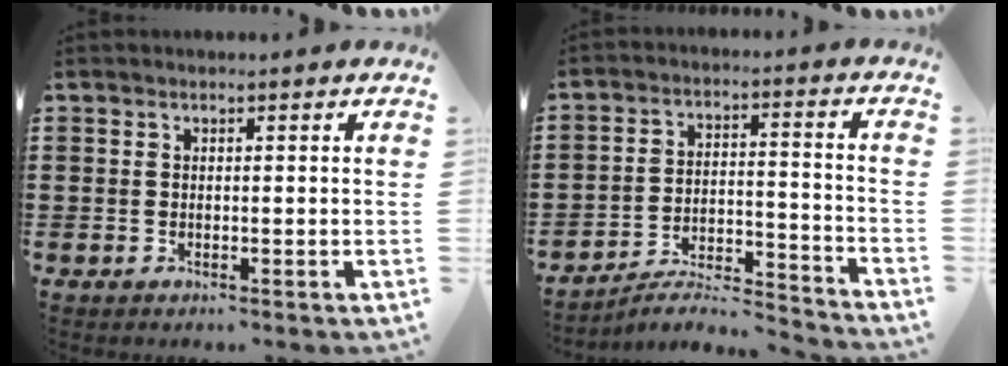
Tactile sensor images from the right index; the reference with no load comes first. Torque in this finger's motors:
{"motor_torque": [-0.88, 1.02, -1.05, -0.21]}